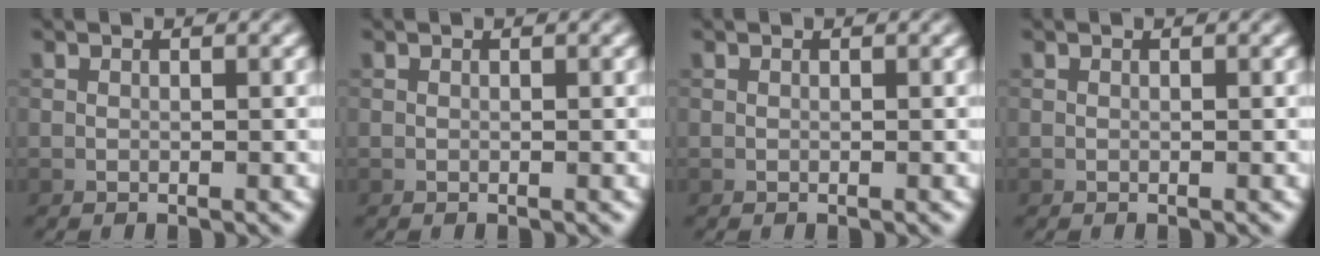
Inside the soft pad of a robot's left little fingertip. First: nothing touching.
{"total": 0.0}
{"total": 0.0}
{"total": 0.0}